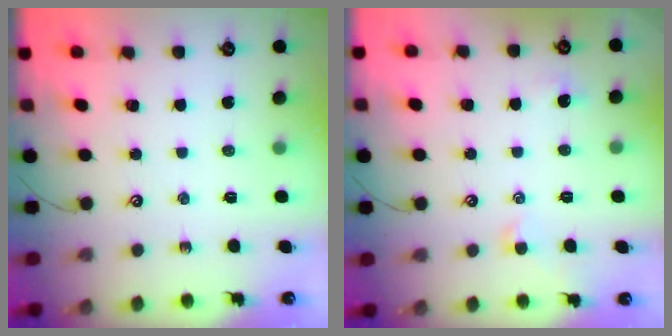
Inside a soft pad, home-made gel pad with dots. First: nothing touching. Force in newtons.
{"total": 1.4, "press": 1.3, "slide": 0.6}